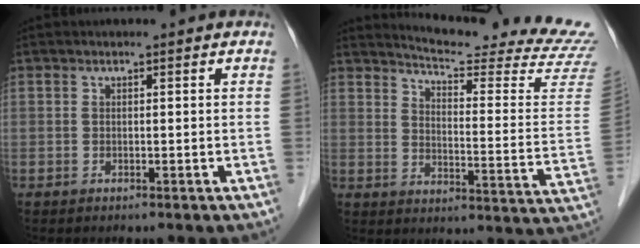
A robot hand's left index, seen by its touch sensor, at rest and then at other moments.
{"total": 21.0, "force": [20.3, -0.9, 5.3], "torque": [-0.084, -0.136, 0.237]}